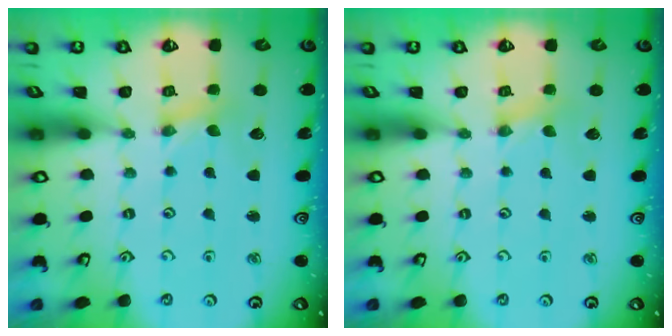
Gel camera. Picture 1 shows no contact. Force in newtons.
{"total": 0.0}